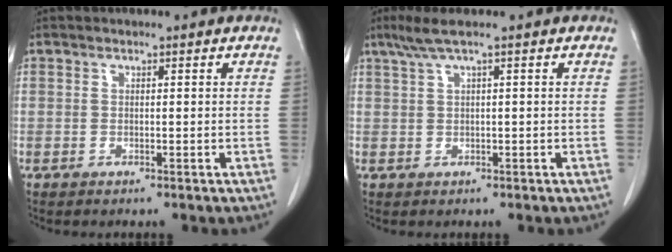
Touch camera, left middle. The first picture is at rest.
{"total": 2.9, "force": [1.7, -0.3, 2.3], "torque": [-0.064, 0.018, 0.040]}